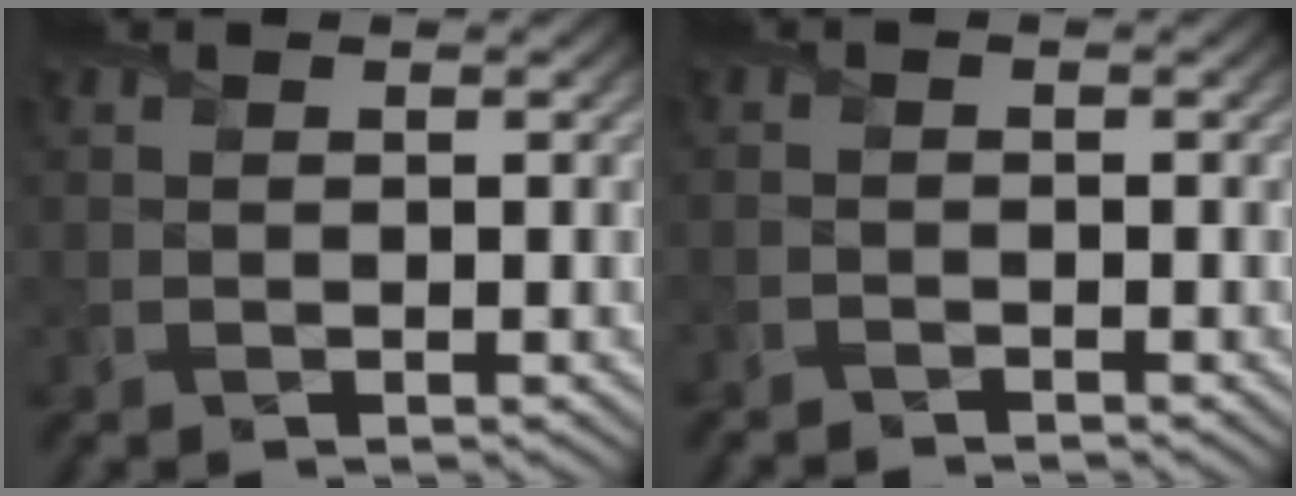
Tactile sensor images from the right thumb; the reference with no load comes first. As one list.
[{"total": 1.4, "force": [-1.4, -0.1, -0.1], "torque": [0.004, -0.009, -0.030]}]